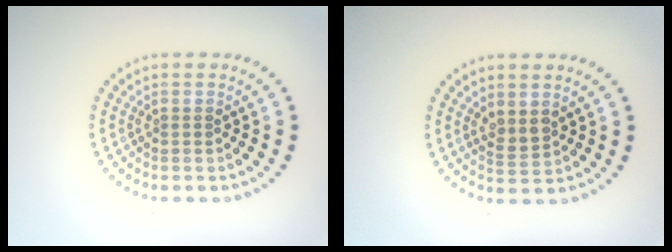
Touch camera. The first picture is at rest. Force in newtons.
{"total": 1.4, "press": 1.3, "slide": 0.5}